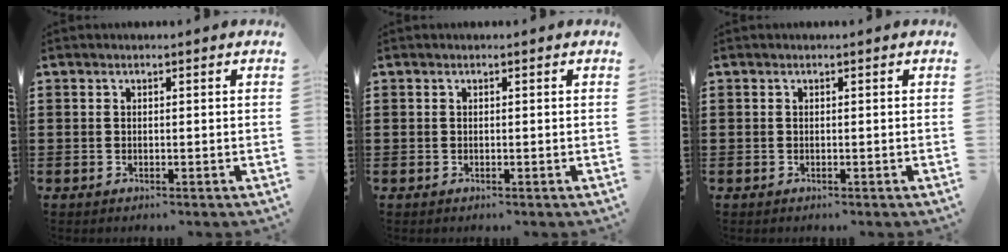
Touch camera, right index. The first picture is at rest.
{"total": 0.0}
{"total": 0.0}